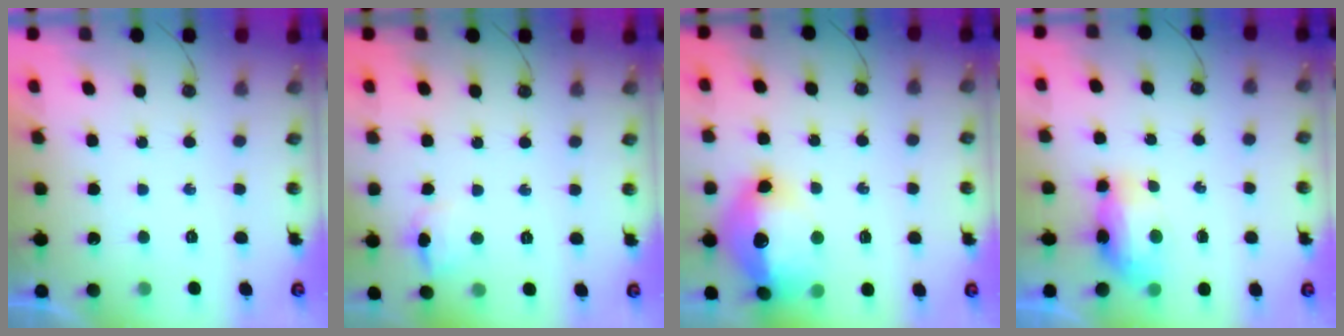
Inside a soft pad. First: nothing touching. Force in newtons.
{"total": 6.9, "press": 6.8, "slide": 1.0}
{"total": 17.9, "press": 17.8, "slide": 1.4}
{"total": 10.4, "press": 8.7, "slide": 5.7}